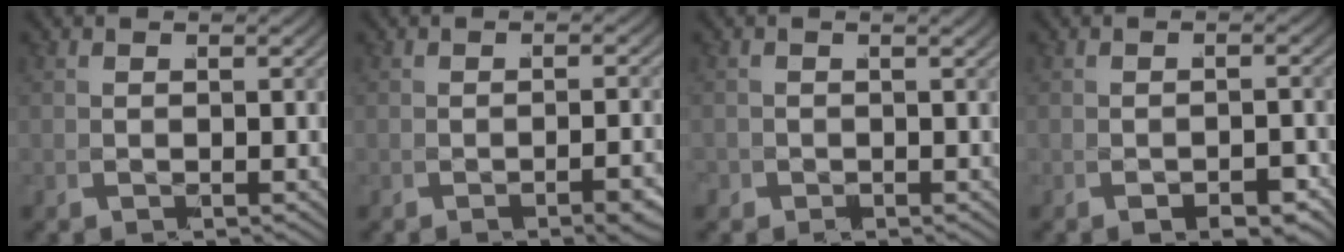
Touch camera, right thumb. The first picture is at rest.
{"total": 1.8, "force": [-1.4, -0.7, 0.9], "torque": [-0.023, -0.001, -0.022]}
{"total": 1.0, "force": [-0.4, 0.8, -0.3], "torque": [-0.008, -0.009, -0.001]}
{"total": 1.8, "force": [-1.6, 0.3, 0.7], "torque": [-0.029, -0.012, -0.019]}